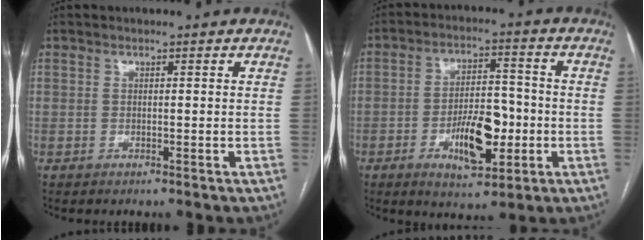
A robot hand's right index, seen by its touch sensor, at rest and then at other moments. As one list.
[{"total": 10.2, "force": [-3.0, 4.0, 8.8], "torque": [-0.151, 0.008, -0.045]}]